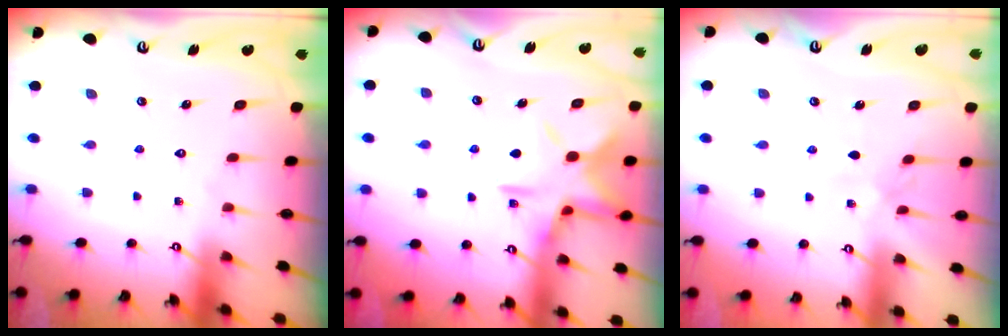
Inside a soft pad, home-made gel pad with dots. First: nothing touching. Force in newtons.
{"total": 15.2, "press": 15.2, "slide": 1.0}
{"total": 2.2, "press": 2.1, "slide": 0.5}